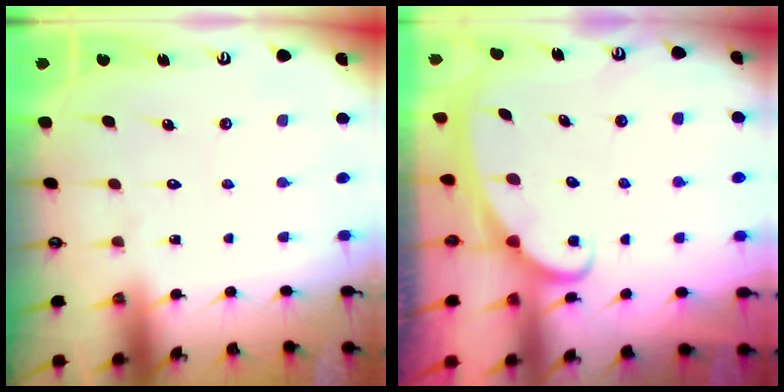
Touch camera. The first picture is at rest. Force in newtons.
{"total": 2.5, "press": 2.5, "slide": 0.4}